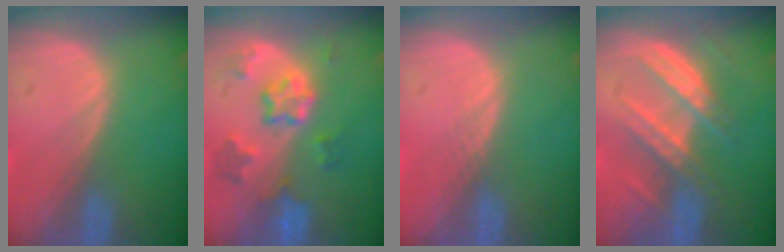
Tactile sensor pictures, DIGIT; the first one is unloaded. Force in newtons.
{"total": 7.1, "press": 6.3, "slide": 3.4}
{"total": 0.7, "press": 0.6, "slide": 0.3}
{"total": 6.8, "press": 6.8, "slide": 0.9}